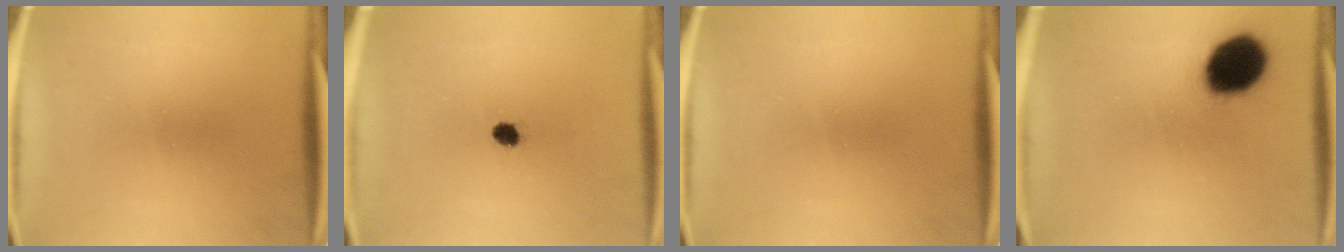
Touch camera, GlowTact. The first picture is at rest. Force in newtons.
{"total": 2.4}
{"total": 0.0}
{"total": 16.4}